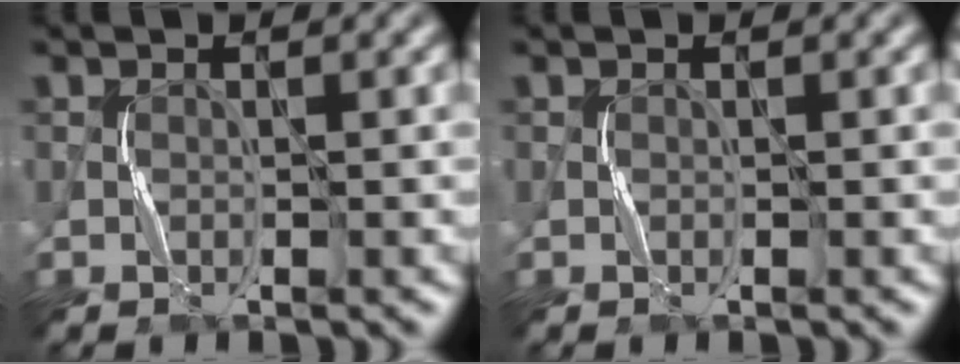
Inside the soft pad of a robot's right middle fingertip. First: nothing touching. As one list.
[{"total": 0.0}]